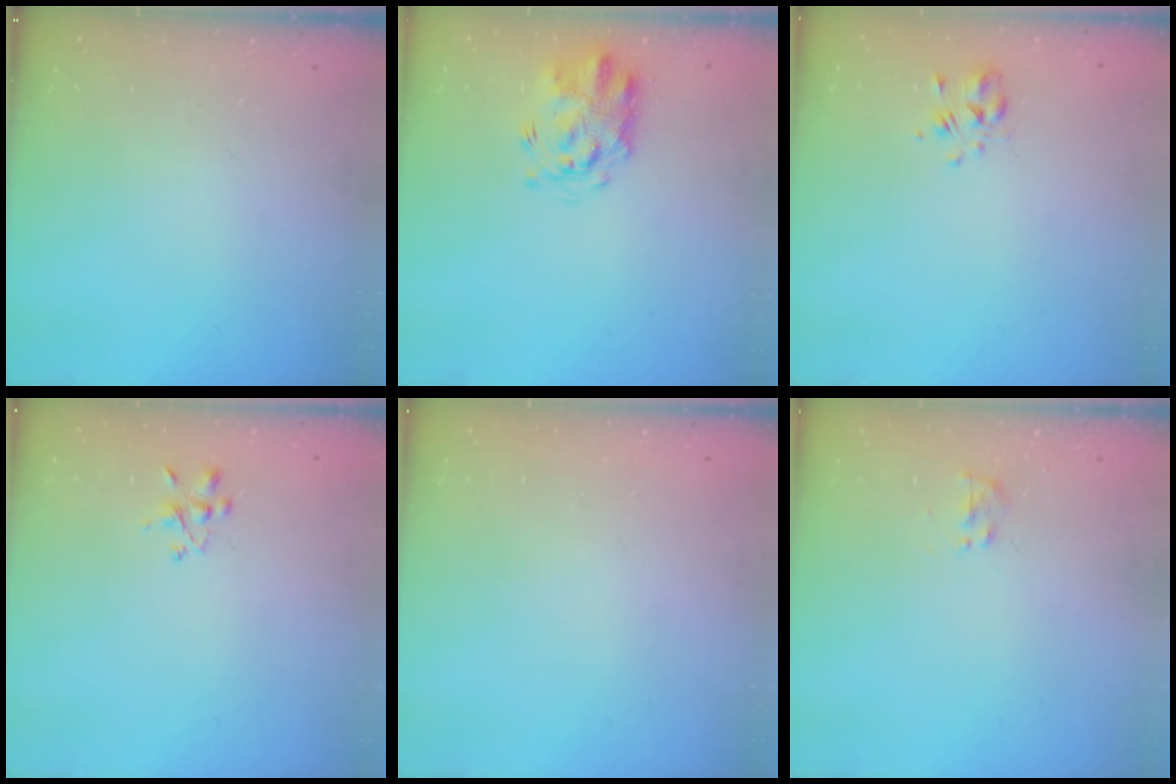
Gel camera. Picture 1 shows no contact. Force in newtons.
{"total": 4.1, "press": 4.0, "slide": 1.0}
{"total": 2.0, "press": 1.7, "slide": 0.9}
{"total": 2.2, "press": 2.1, "slide": 0.8}
{"total": 1.6, "press": 1.6, "slide": 0.2}
{"total": 1.8, "press": 1.7, "slide": 0.7}